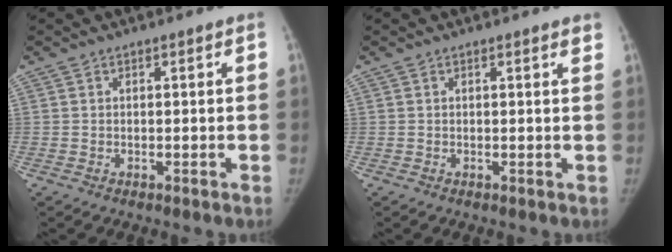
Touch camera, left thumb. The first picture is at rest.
{"total": 1.0, "force": [0.8, 0.1, 0.6], "torque": [-0.004, -0.002, 0.007]}